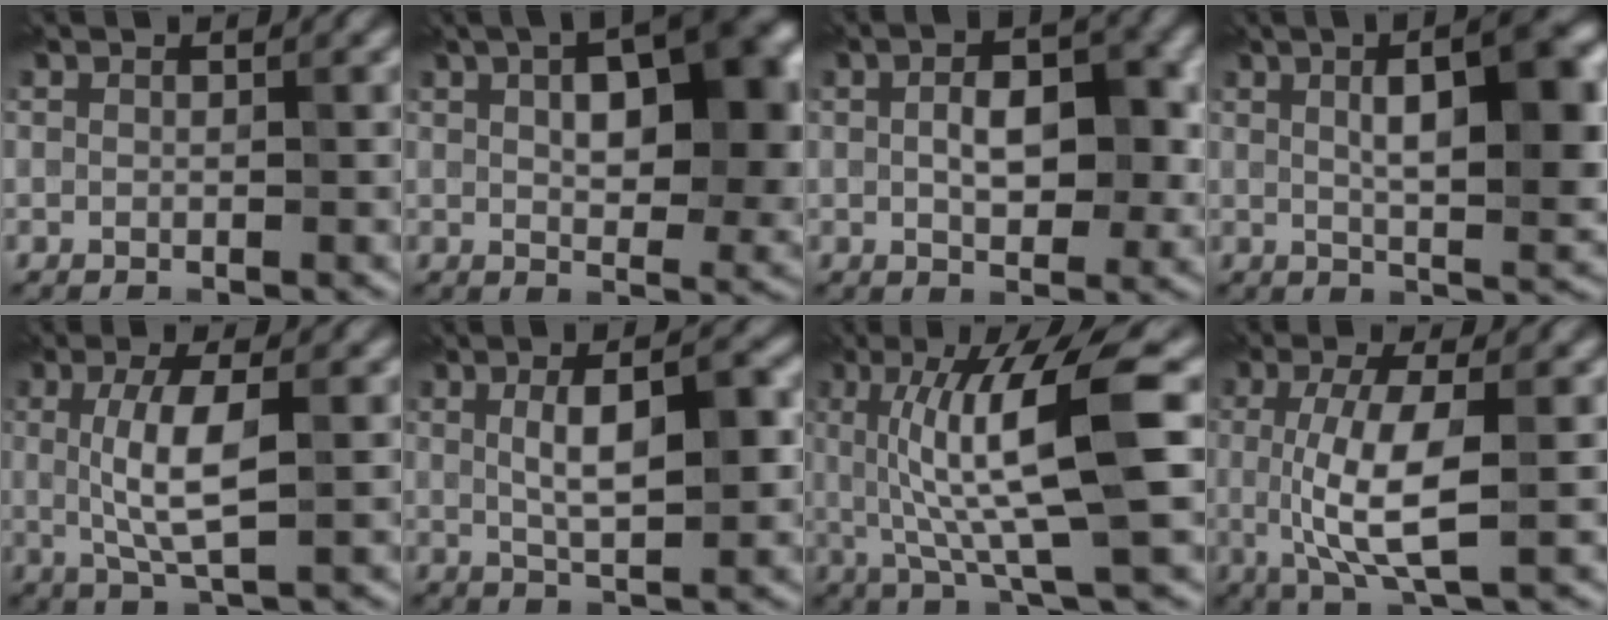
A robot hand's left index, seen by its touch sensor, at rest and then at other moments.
{"total": 10.2, "force": [2.4, 4.5, 8.8], "torque": [-0.107, 0.009, 0.035]}
{"total": 5.5, "force": [0.6, 2.8, 4.7], "torque": [-0.076, 0.002, 0.008]}
{"total": 9.0, "force": [2.0, 2.5, 8.4], "torque": [-0.111, 0.010, 0.028]}
{"total": 4.9, "force": [0.5, 1.2, 4.7], "torque": [-0.098, 0.001, 0.010]}
{"total": 5.5, "force": [0.9, 1.5, 5.2], "torque": [-0.088, 0.005, 0.014]}
{"total": 9.7, "force": [1.7, 1.9, 9.3], "torque": [-0.146, 0.000, 0.032]}
{"total": 6.2, "force": [0.0, 1.9, 5.9], "torque": [-0.123, -0.007, 0.001]}